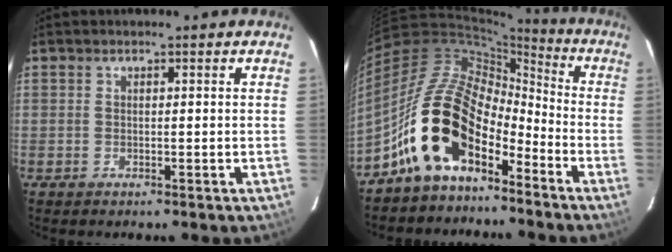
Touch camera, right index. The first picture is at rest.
{"total": 16.8, "force": [-9.8, 8.7, 10.5], "torque": [-0.198, 0.015, -0.193]}